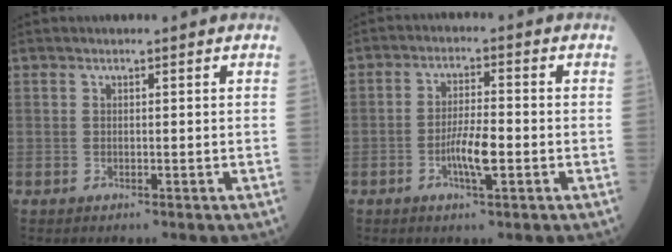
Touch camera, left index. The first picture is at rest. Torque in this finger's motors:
{"motor_torque": [0.79, 0.36, 0.16, 0.04]}